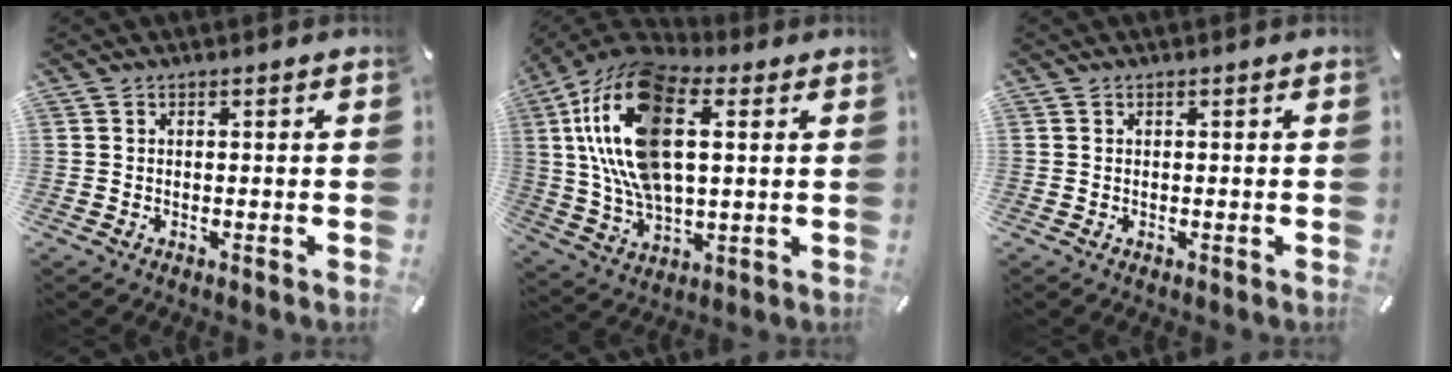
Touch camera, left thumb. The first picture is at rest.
{"total": 20.2, "force": [5.4, 11.1, 16.0], "torque": [-0.365, -0.001, 0.089]}
{"total": 0.0}